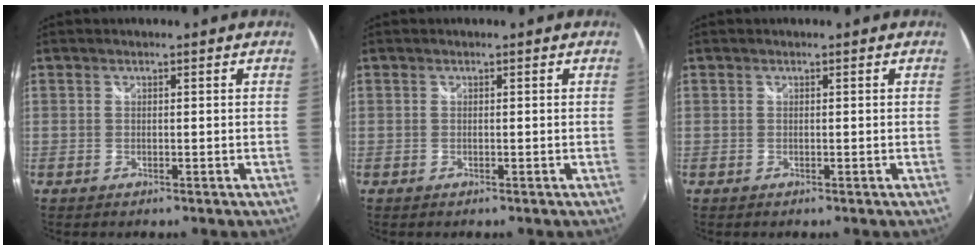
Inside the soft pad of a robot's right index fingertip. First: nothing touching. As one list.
[{"total": 0.0}, {"total": 0.0}]